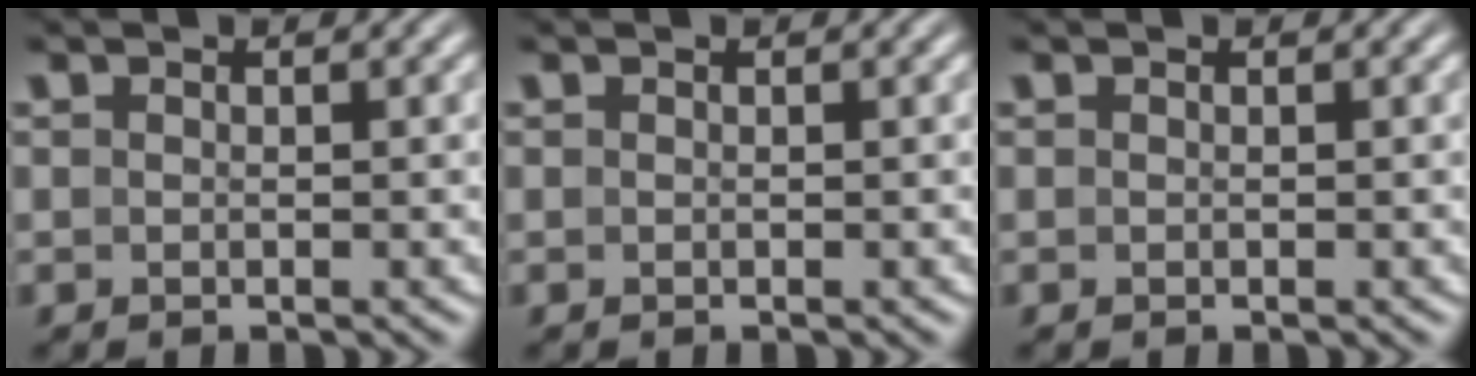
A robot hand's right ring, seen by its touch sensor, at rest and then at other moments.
{"total": 0.0}
{"total": 0.0}